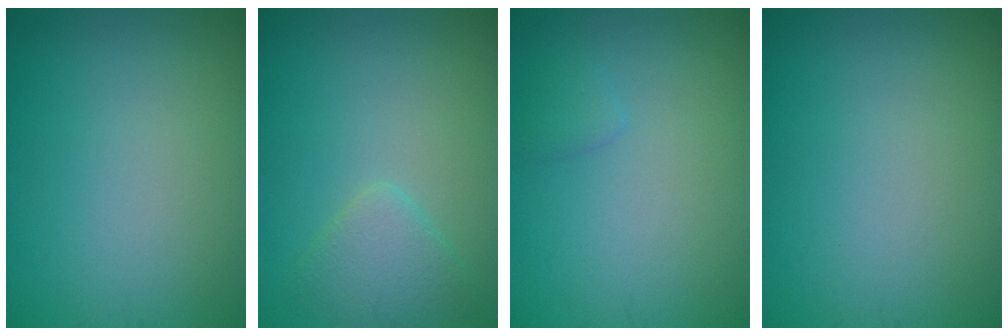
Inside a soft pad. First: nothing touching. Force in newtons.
{"total": 2.3, "press": 2.3, "slide": 0.1}
{"total": 0.8, "press": 0.8, "slide": 0.1}
{"total": 0.0}